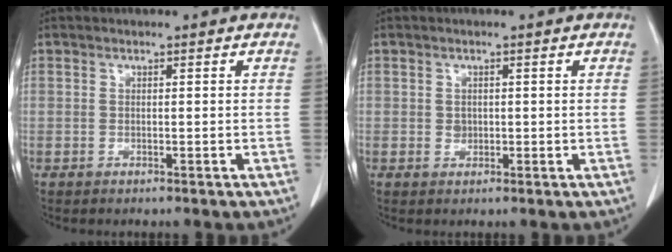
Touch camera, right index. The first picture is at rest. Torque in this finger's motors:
{"motor_torque": [0.07, -0.02, 0.00, 0.02]}